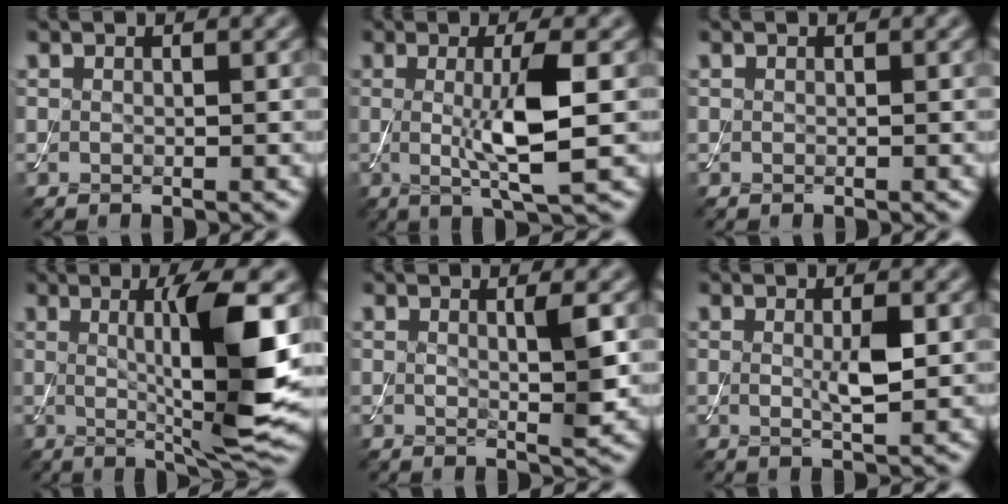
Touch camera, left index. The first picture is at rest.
{"total": 5.4, "force": [-0.1, 0.9, 5.3], "torque": [-0.095, -0.010, 0.000]}
{"total": 0.0}
{"total": 9.7, "force": [0.9, 1.7, 9.6], "torque": [-0.136, -0.013, 0.021]}
{"total": 2.3, "force": [0.5, 0.3, 2.2], "torque": [-0.032, -0.007, 0.007]}
{"total": 2.3, "force": [0.2, 0.4, 2.3], "torque": [-0.042, -0.003, 0.003]}